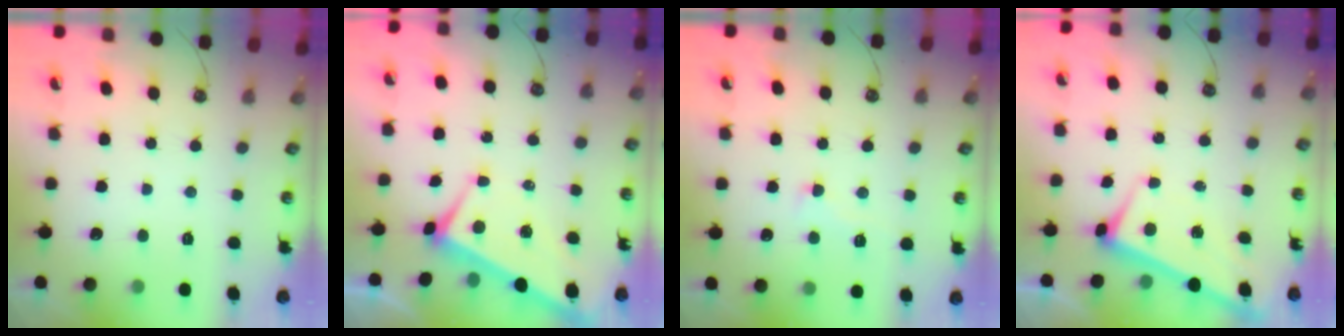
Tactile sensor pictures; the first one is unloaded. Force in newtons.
{"total": 2.5, "press": 2.4, "slide": 0.8}
{"total": 0.8, "press": 0.7, "slide": 0.4}
{"total": 2.8, "press": 2.8, "slide": 0.5}